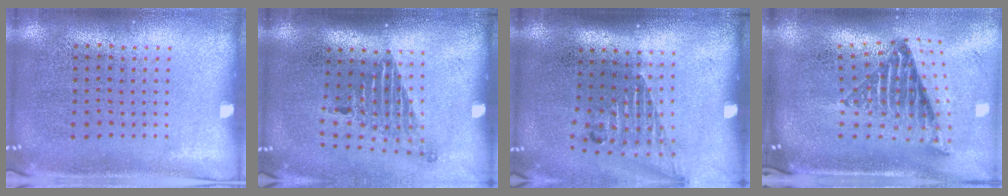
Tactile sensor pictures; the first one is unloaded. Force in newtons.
{"total": 1.7, "press": 1.1, "slide": 1.2}
{"total": 1.5, "press": 1.2, "slide": 0.9}
{"total": 2.1, "press": 1.4, "slide": 1.5}